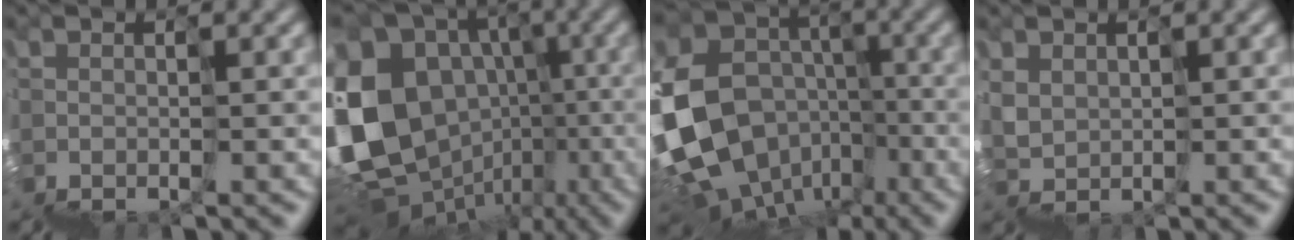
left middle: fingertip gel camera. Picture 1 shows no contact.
{"total": 14.6, "force": [1.0, 12.2, 8.0], "torque": [-0.193, 0.012, 0.045]}
{"total": 14.9, "force": [-1.8, 12.6, 7.7], "torque": [-0.170, -0.008, -0.022]}
{"total": 3.4, "force": [2.0, 2.3, 1.4], "torque": [-0.019, 0.015, 0.043]}